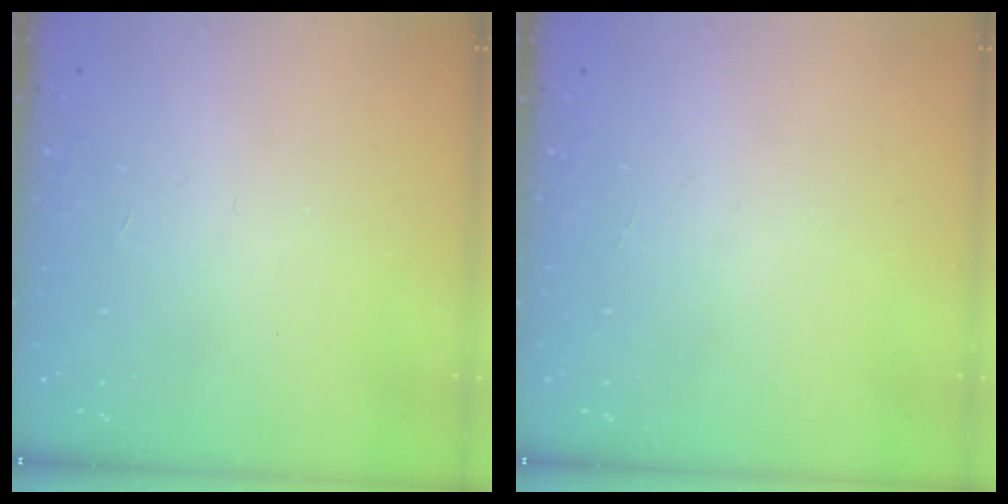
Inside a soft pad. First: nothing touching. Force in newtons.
{"total": 0.0}